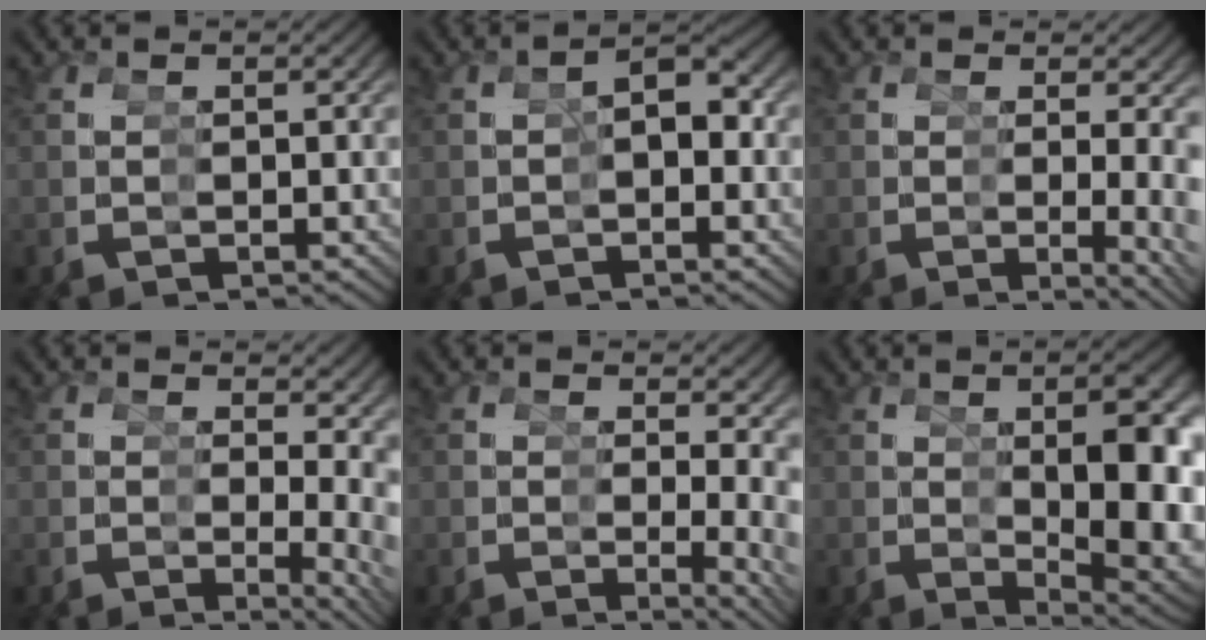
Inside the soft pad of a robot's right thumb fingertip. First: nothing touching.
{"total": 3.4, "force": [-0.5, 2.4, 2.3], "torque": [-0.026, -0.003, -0.011]}
{"total": 3.7, "force": [-0.1, 0.7, 3.6], "torque": [-0.044, -0.011, 0.001]}
{"total": 4.3, "force": [0.6, 1.7, 3.9], "torque": [-0.028, -0.010, 0.006]}
{"total": 3.9, "force": [0.4, 1.4, 3.6], "torque": [-0.029, -0.011, 0.006]}
{"total": 10.3, "force": [-0.2, 4.2, 9.5], "torque": [-0.128, -0.021, 0.012]}